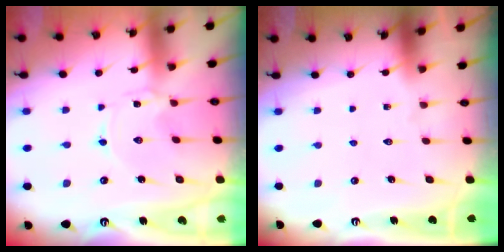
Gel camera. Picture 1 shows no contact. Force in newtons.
{"total": 0.0}